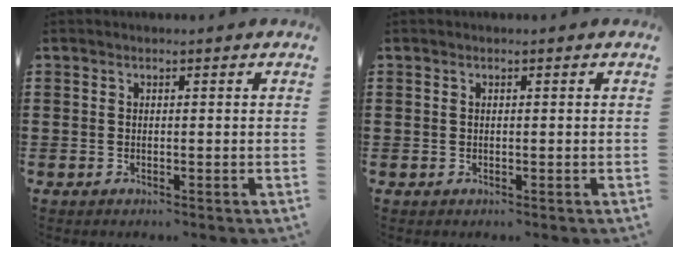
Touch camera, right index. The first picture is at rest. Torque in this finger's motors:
{"motor_torque": [-0.13, 0.23, -0.03, -0.01]}